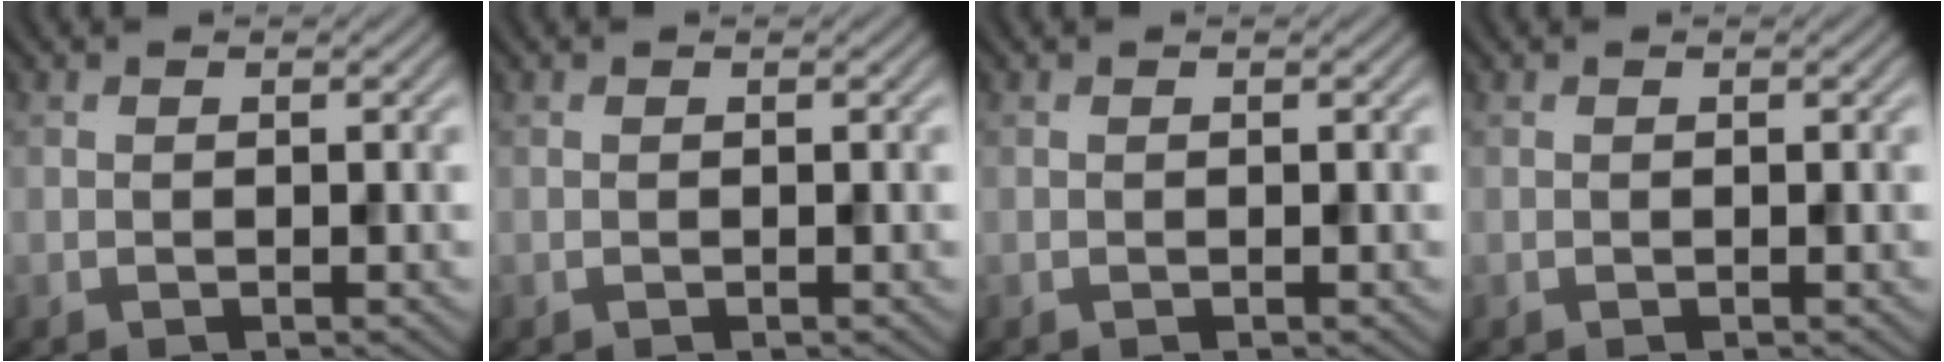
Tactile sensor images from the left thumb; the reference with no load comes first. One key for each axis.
{"total": 0.0}
{"total": 0.0}
{"total": 0.0}